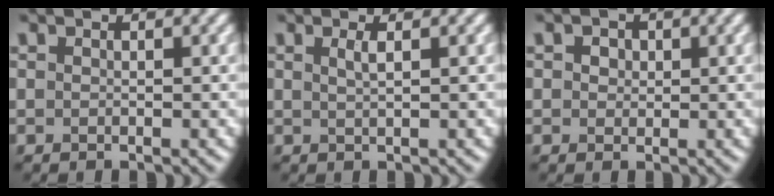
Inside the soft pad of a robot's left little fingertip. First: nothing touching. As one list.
[{"total": 1.2, "force": [0.5, 0.4, 1.1], "torque": [-0.016, 0.002, 0.007]}, {"total": 1.7, "force": [0.7, 1.4, 0.9], "torque": [-0.010, 0.010, -0.002]}]